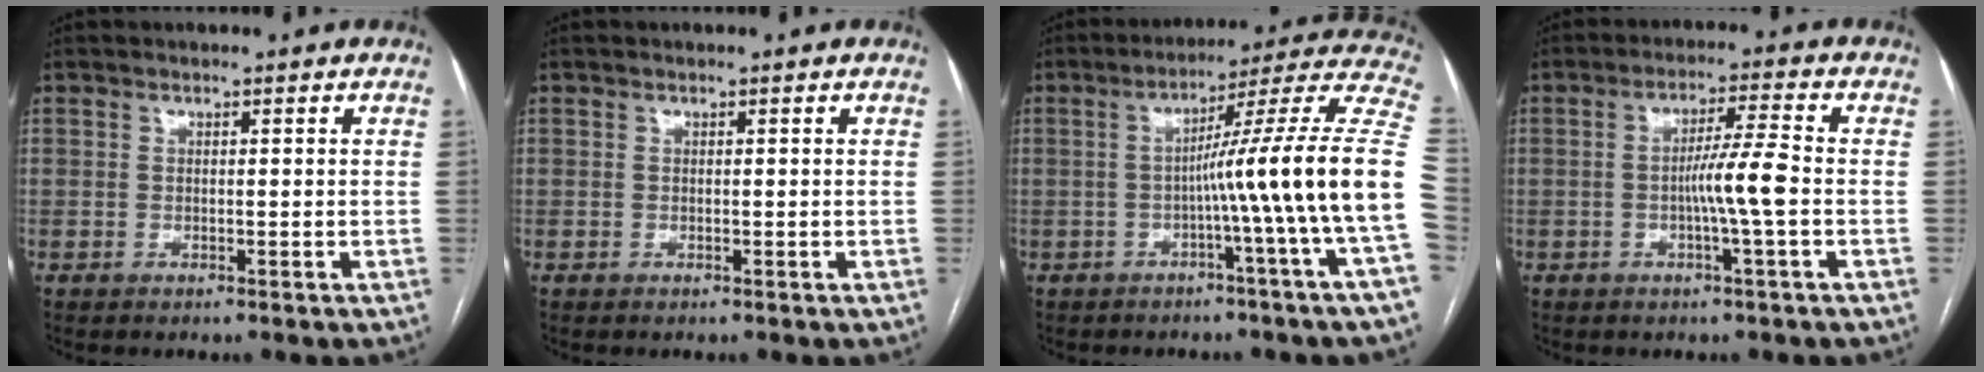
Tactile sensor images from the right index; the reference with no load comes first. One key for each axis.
{"total": 0.0}
{"total": 18.1, "fx": -3.0, "fy": -3.2, "fz": 17.5, "tx": -0.208, "ty": 0.021, "tz": -0.057}
{"total": 6.1, "fx": -1.2, "fy": -0.7, "fz": 5.9, "tx": -0.104, "ty": 0.005, "tz": -0.023}